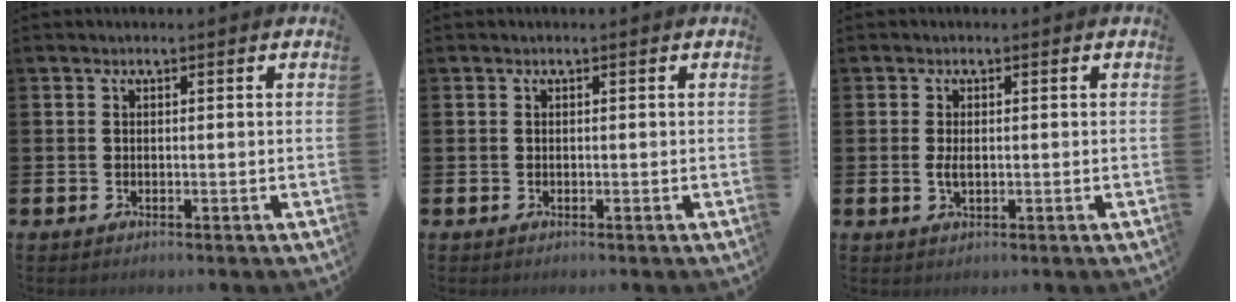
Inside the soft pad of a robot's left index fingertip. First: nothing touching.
{"total": 0.0}
{"total": 1.9, "force": [-0.1, 0.9, 1.6], "torque": [-0.025, 0.000, -0.004]}